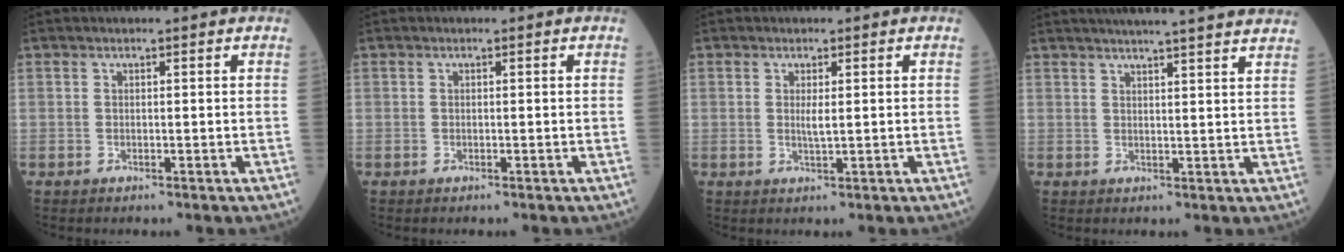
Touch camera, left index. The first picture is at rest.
{"total": 0.0}
{"total": 1.6, "force": [0.2, 0.2, 1.6], "torque": [-0.035, -0.003, 0.005]}
{"total": 16.2, "force": [14.6, 0.1, 6.9], "torque": [-0.105, 0.009, 0.177]}